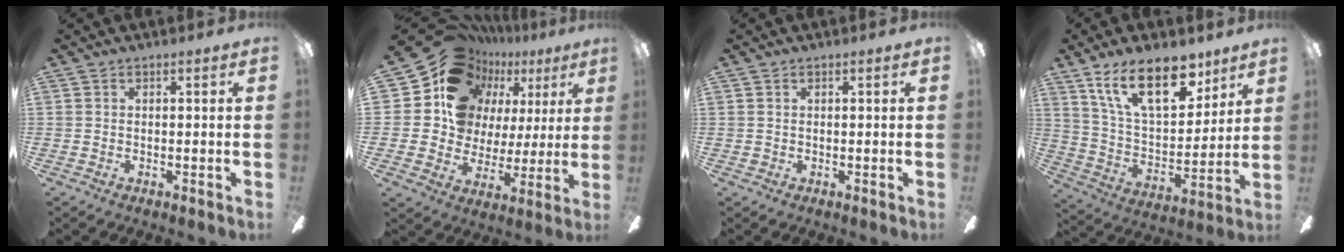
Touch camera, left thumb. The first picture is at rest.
{"total": 18.8, "force": [11.6, 13.4, 6.3], "torque": [-0.121, -0.073, 0.234]}
{"total": 0.7, "force": [0.3, 0.6, 0.2], "torque": [-0.006, 0.003, 0.005]}
{"total": 21.1, "force": [12.6, 10.1, 13.4], "torque": [-0.230, -0.058, 0.221]}